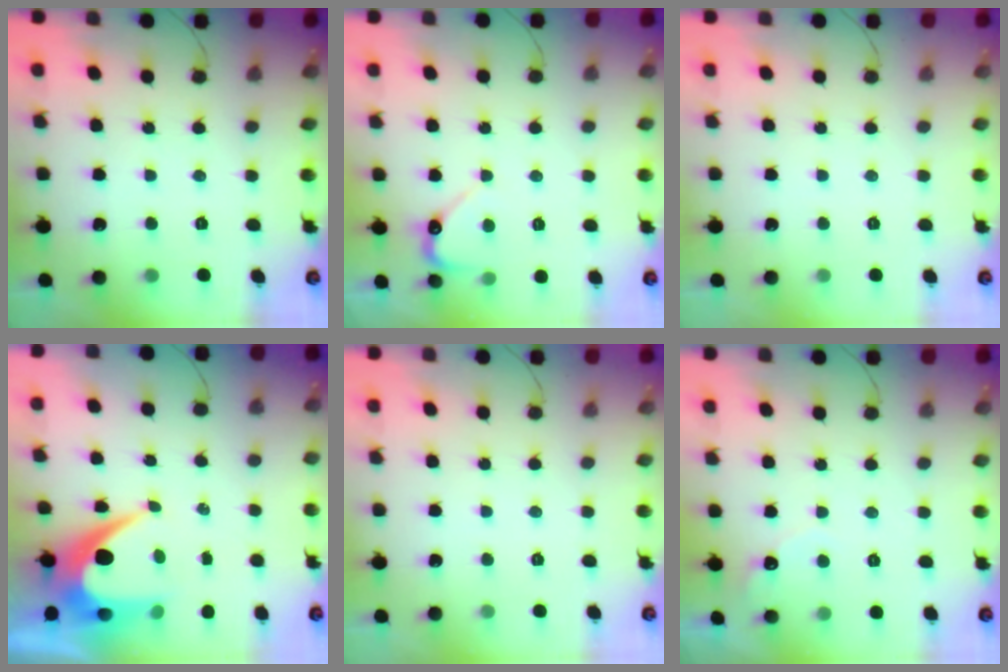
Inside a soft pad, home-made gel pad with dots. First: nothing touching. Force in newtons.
{"total": 4.2, "press": 4.2, "slide": 0.4}
{"total": 0.0}
{"total": 8.2, "press": 8.2, "slide": 0.4}
{"total": 0.0}
{"total": 2.8, "press": 2.8, "slide": 0.1}